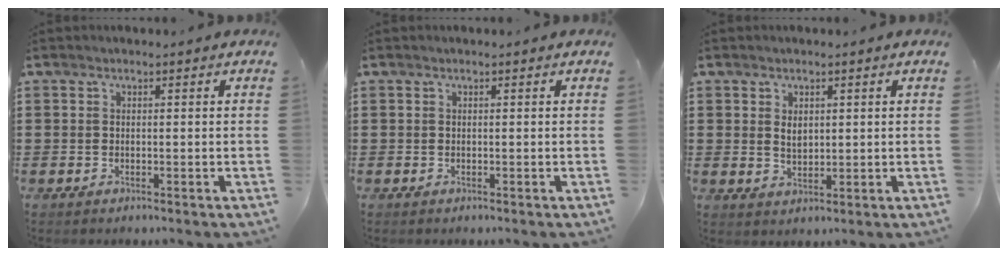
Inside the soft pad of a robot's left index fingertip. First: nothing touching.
{"total": 0.0}
{"total": 2.2, "force": [0.9, 1.4, 1.4], "torque": [-0.024, 0.000, 0.015]}